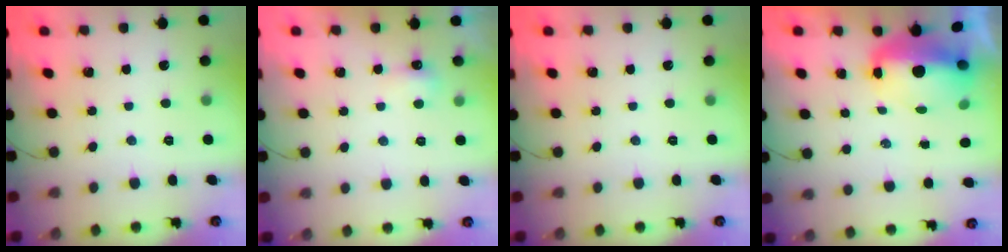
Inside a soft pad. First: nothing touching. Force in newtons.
{"total": 4.2, "press": 4.0, "slide": 1.0}
{"total": 0.0}
{"total": 10.7, "press": 8.2, "slide": 6.8}